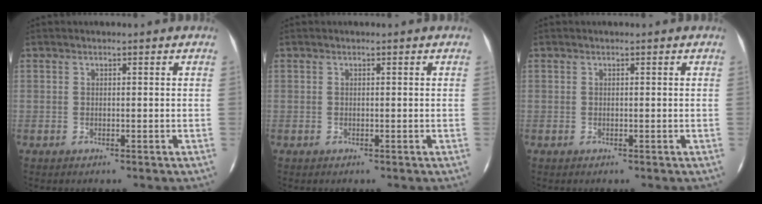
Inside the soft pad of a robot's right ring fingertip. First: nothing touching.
{"total": 0.0}
{"total": 0.0}